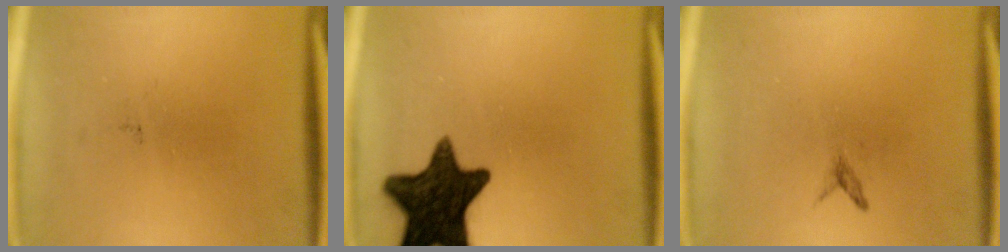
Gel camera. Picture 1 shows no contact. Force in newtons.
{"total": 15.2}
{"total": 0.7}